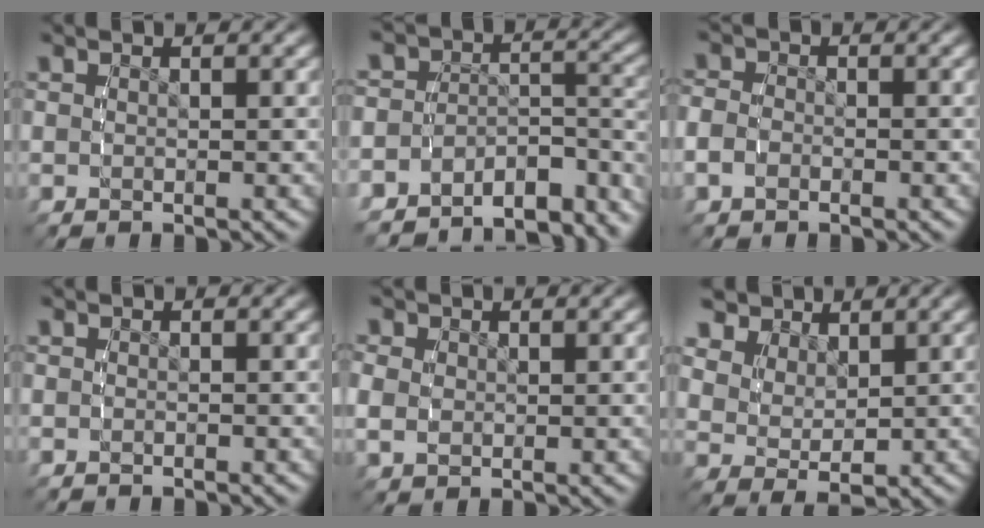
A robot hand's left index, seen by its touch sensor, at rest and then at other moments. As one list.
[{"total": 12.5, "force": [-9.9, 6.2, 4.4], "torque": [-0.054, -0.025, -0.153]}, {"total": 2.1, "force": [-0.9, 1.6, 0.9], "torque": [-0.026, -0.010, -0.014]}, {"total": 0.0}, {"total": 2.9, "force": [0.5, 2.5, 1.3], "torque": [-0.033, -0.010, 0.016]}, {"total": 5.7, "force": [2.7, 3.5, 3.7], "torque": [-0.069, -0.016, 0.057]}]